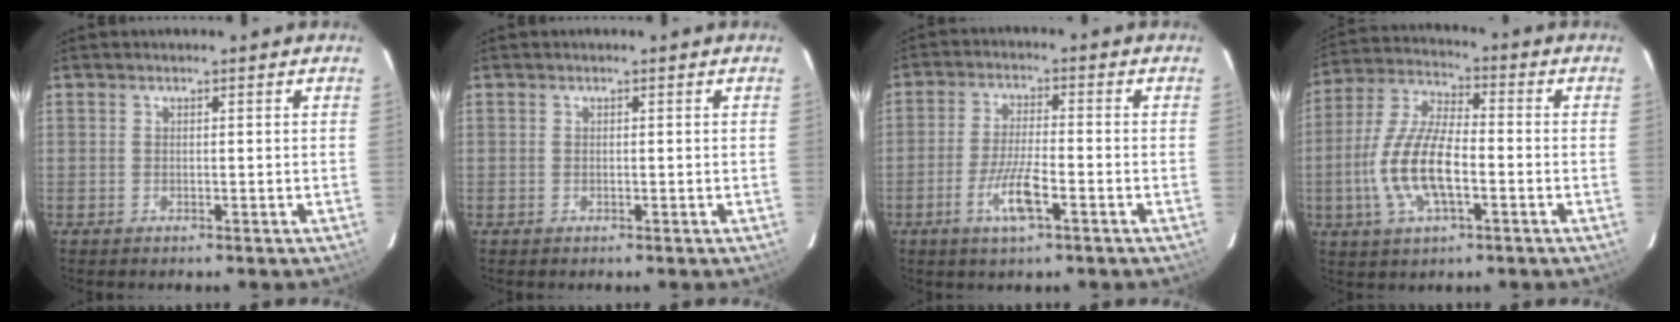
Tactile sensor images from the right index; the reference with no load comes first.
{"total": 0.0}
{"total": 7.4, "force": [-3.6, 1.3, 6.3], "torque": [-0.131, -0.007, -0.068]}
{"total": 13.3, "force": [-3.5, 5.0, 11.8], "torque": [-0.251, -0.001, -0.069]}